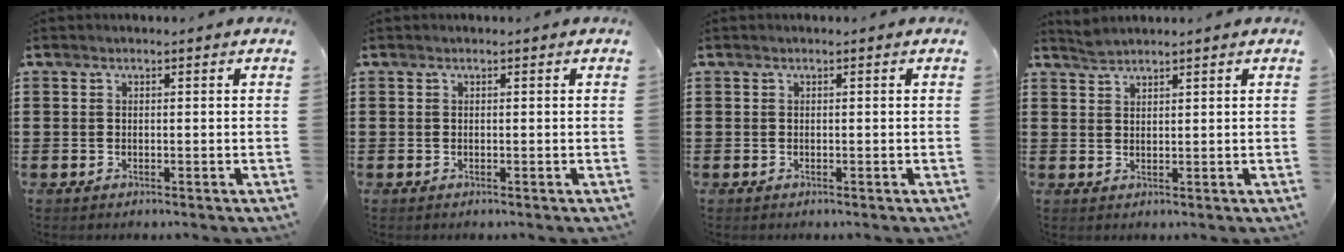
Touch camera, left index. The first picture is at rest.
{"total": 0.0}
{"total": 0.0}
{"total": 1.6, "force": [1.6, 0.0, 0.2], "torque": [-0.007, 0.001, 0.032]}